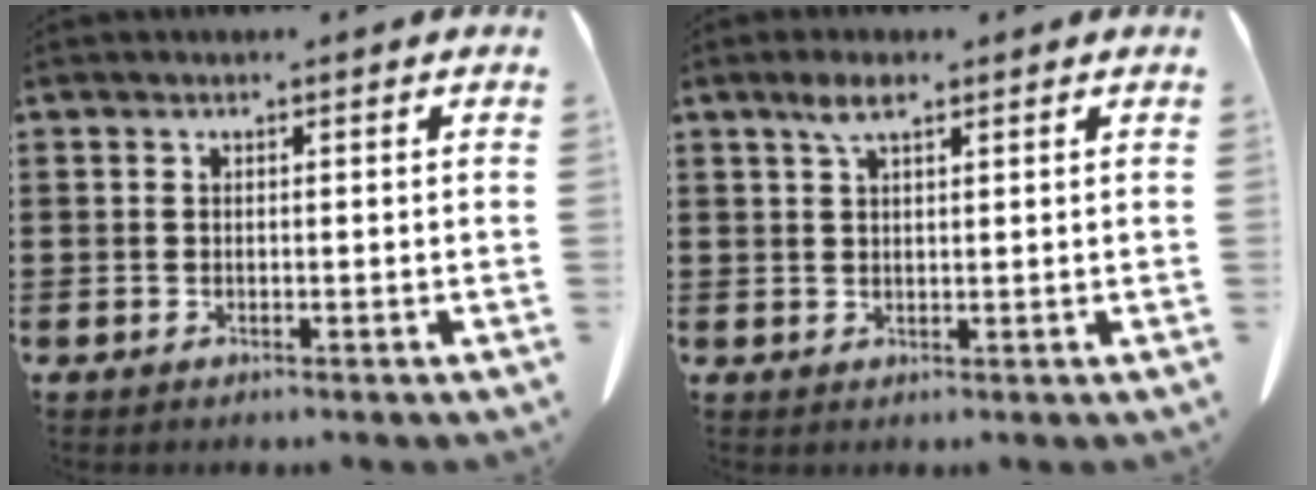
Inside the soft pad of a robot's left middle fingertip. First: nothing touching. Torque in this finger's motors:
{"motor_torque": [1.22, 0.92, 0.11, 0.07]}